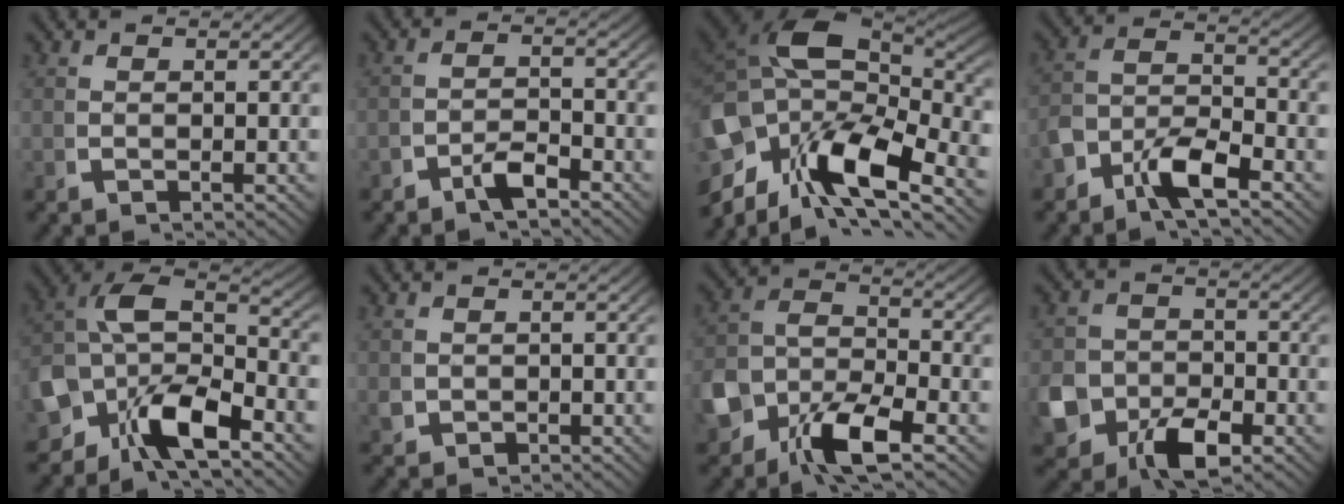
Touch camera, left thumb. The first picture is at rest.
{"total": 2.3, "force": [-1.6, 1.0, 1.2], "torque": [-0.019, -0.003, -0.033]}
{"total": 18.3, "force": [-0.5, 12.0, 13.7], "torque": [-0.271, -0.047, 0.011]}
{"total": 5.3, "force": [-2.0, 3.5, 3.5], "torque": [-0.080, -0.019, -0.038]}
{"total": 12.8, "force": [-1.0, 9.5, 8.5], "torque": [-0.203, -0.041, -0.016]}
{"total": 1.9, "force": [-0.3, 1.8, 0.5], "torque": [-0.019, -0.007, -0.003]}
{"total": 8.5, "force": [-3.0, 6.1, 5.0], "torque": [-0.121, -0.035, -0.048]}
{"total": 7.5, "force": [-3.2, 5.6, 3.8], "torque": [-0.093, -0.043, -0.044]}